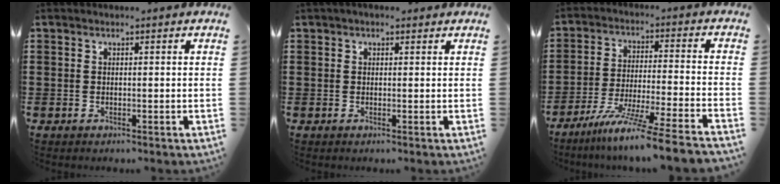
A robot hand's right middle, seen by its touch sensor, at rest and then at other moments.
{"total": 0.9, "force": [0.8, 0.3, 0.3], "torque": [-0.001, -0.001, 0.013]}
{"total": 9.9, "force": [-8.4, -1.1, 5.2], "torque": [-0.092, -0.007, -0.165]}